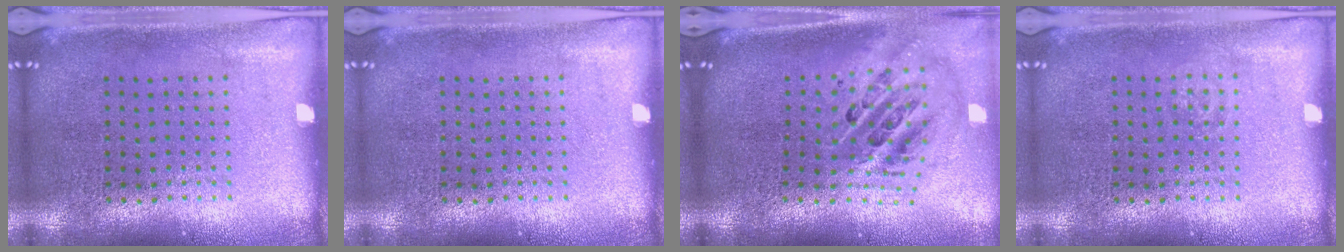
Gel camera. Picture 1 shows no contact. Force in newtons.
{"total": 0.0}
{"total": 2.5, "press": 1.7, "slide": 1.9}
{"total": 0.6, "press": 0.6, "slide": 0.2}